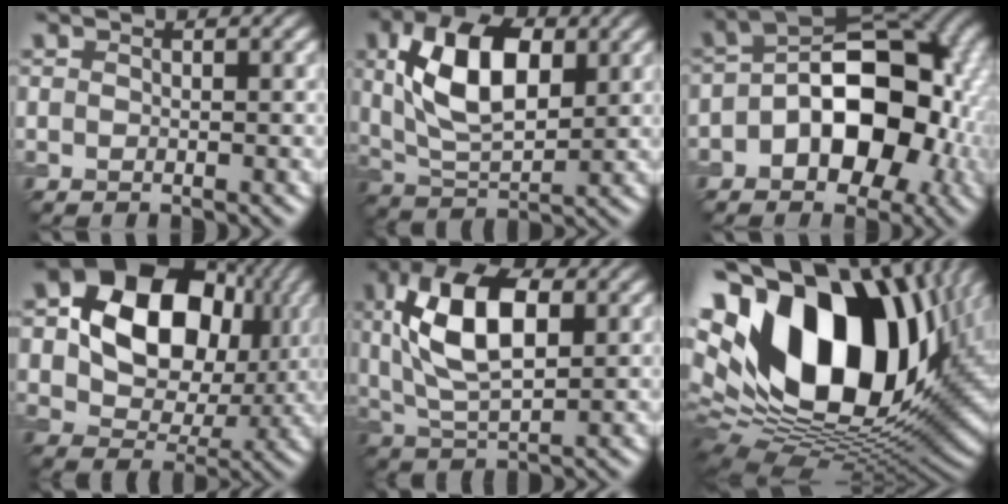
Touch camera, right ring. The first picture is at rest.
{"total": 8.3, "force": [2.5, 4.6, 6.4], "torque": [-0.117, 0.012, 0.043]}
{"total": 11.1, "force": [-2.1, 6.9, 8.4], "torque": [-0.100, 0.012, -0.036]}
{"total": 14.0, "force": [3.8, 10.1, 8.9], "torque": [-0.135, 0.014, 0.059]}
{"total": 9.1, "force": [2.5, 4.7, 7.4], "torque": [-0.148, 0.015, 0.037]}
{"total": 20.6, "force": [5.2, 13.3, 14.9], "torque": [-0.303, -0.001, 0.109]}